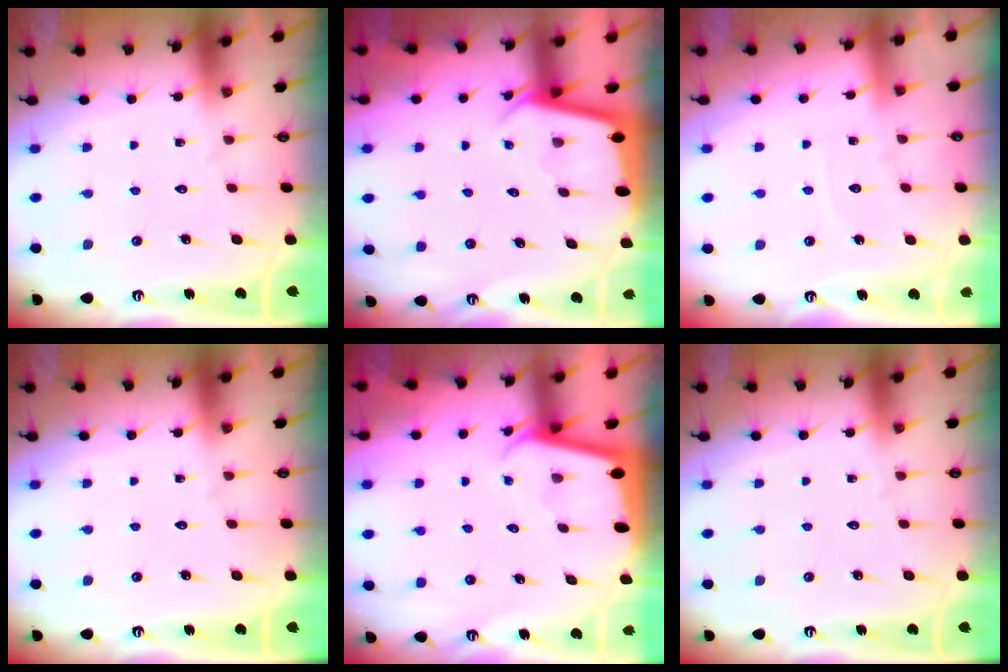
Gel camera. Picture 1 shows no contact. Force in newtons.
{"total": 2.5, "press": 2.5, "slide": 0.1}
{"total": 3.7, "press": 3.7, "slide": 0.4}
{"total": 0.0}
{"total": 2.1, "press": 2.1, "slide": 0.1}
{"total": 0.0}